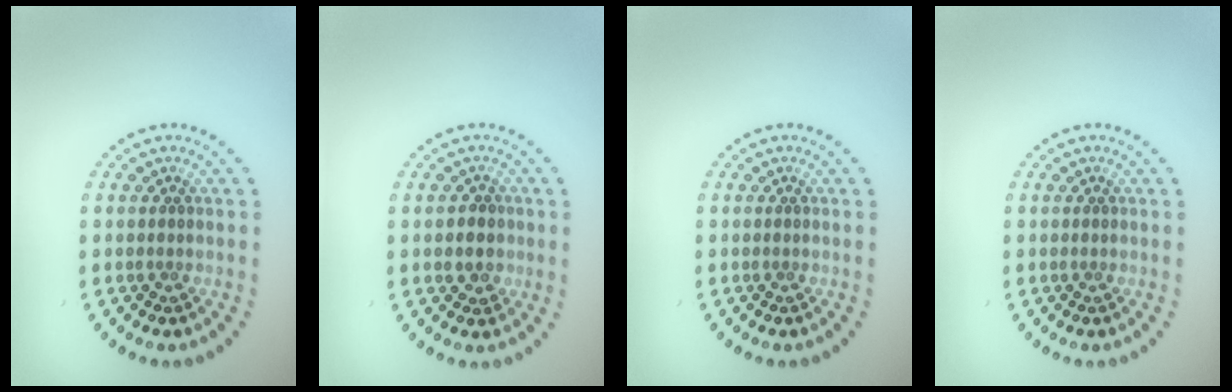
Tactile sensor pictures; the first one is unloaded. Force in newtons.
{"total": 1.9, "press": 1.8, "slide": 0.4}
{"total": 0.0}
{"total": 0.0}